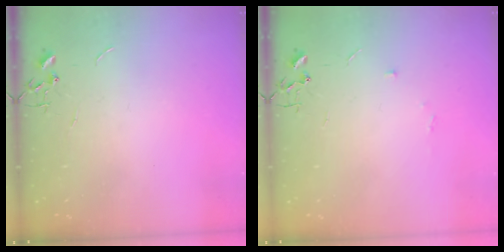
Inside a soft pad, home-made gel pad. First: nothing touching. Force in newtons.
{"total": 5.3, "press": 5.2, "slide": 0.7}